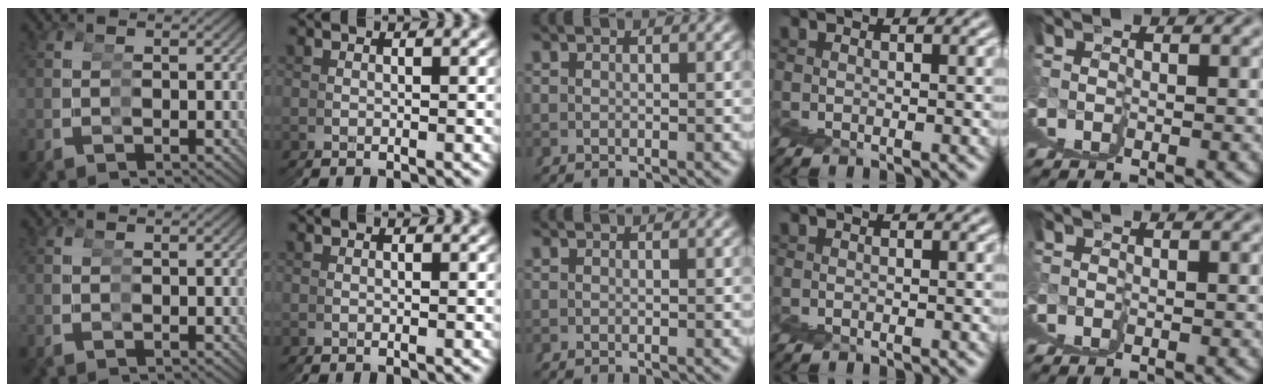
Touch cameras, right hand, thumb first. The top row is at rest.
{}